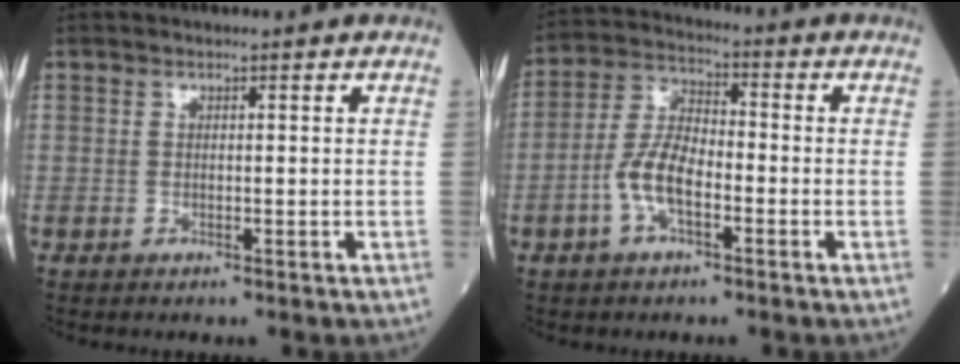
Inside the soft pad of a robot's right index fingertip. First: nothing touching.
{"total": 7.7, "force": [-2.6, 3.2, 6.5], "torque": [-0.142, 0.012, -0.054]}